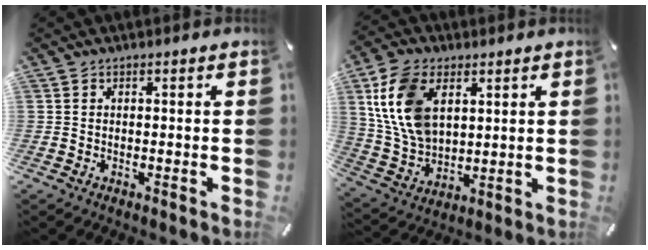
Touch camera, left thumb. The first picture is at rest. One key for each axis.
{"total": 14.2, "fx": 4.4, "fy": 10.0, "fz": 9.0, "tx": -0.229, "ty": 0.002, "tz": 0.082}